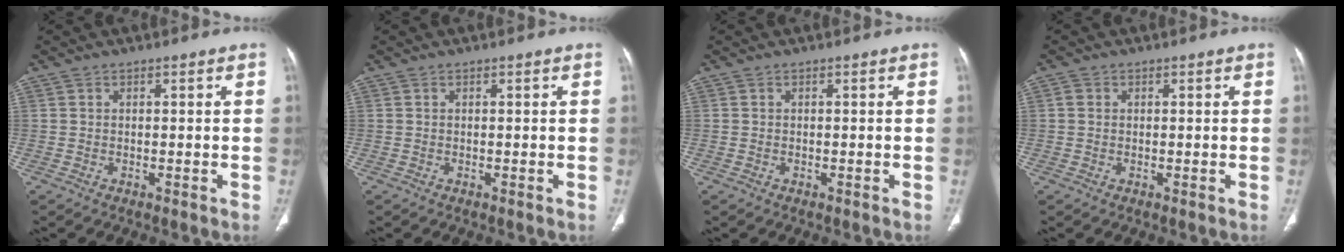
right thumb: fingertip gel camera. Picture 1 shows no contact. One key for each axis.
{"total": 0.0}
{"total": 0.0}
{"total": 0.9, "fx": 0.1, "fy": 0.8, "fz": 0.3, "tx": 0.001, "ty": 0.003, "tz": -0.001}